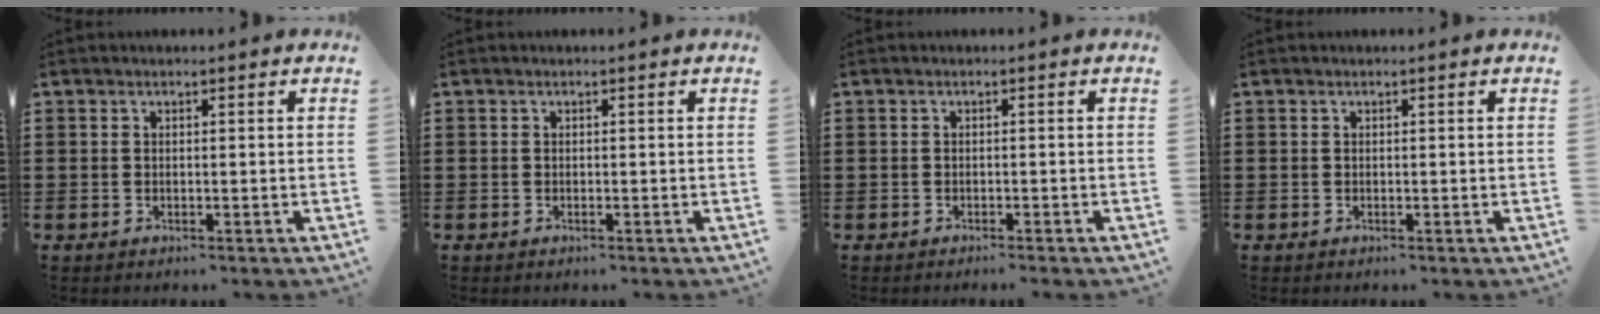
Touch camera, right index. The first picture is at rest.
{"total": 0.0}
{"total": 0.7, "force": [-0.7, 0.0, 0.1], "torque": [-0.004, -0.002, -0.014]}
{"total": 0.0}